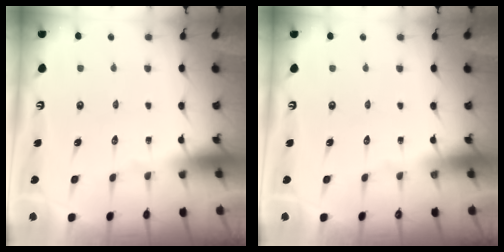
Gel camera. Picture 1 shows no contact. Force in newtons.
{"total": 0.0}